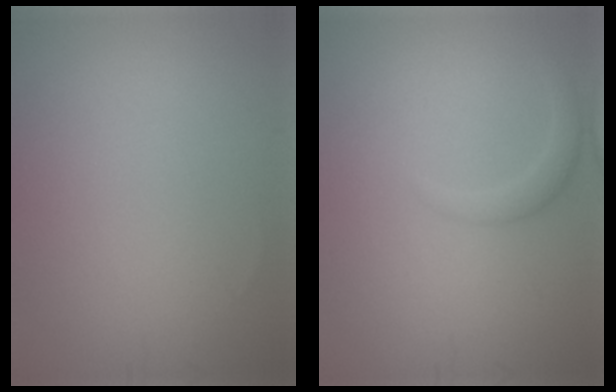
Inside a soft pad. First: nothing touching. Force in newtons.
{"total": 1.4, "press": 1.4, "slide": 0.1}